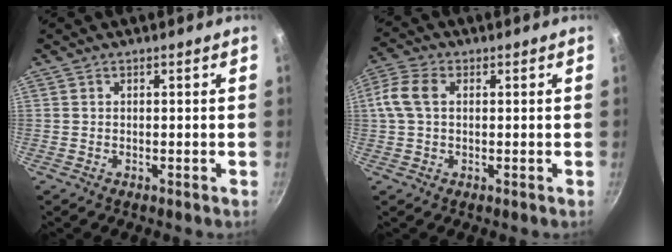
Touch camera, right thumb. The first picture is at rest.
{"total": 6.4, "force": [1.0, 4.1, 4.8], "torque": [-0.105, 0.017, 0.011]}